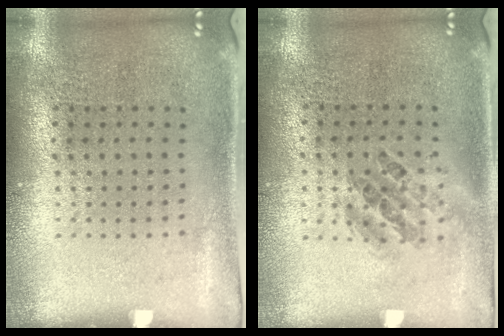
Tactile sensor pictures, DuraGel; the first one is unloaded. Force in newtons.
{"total": 0.9, "press": 0.8, "slide": 0.3}